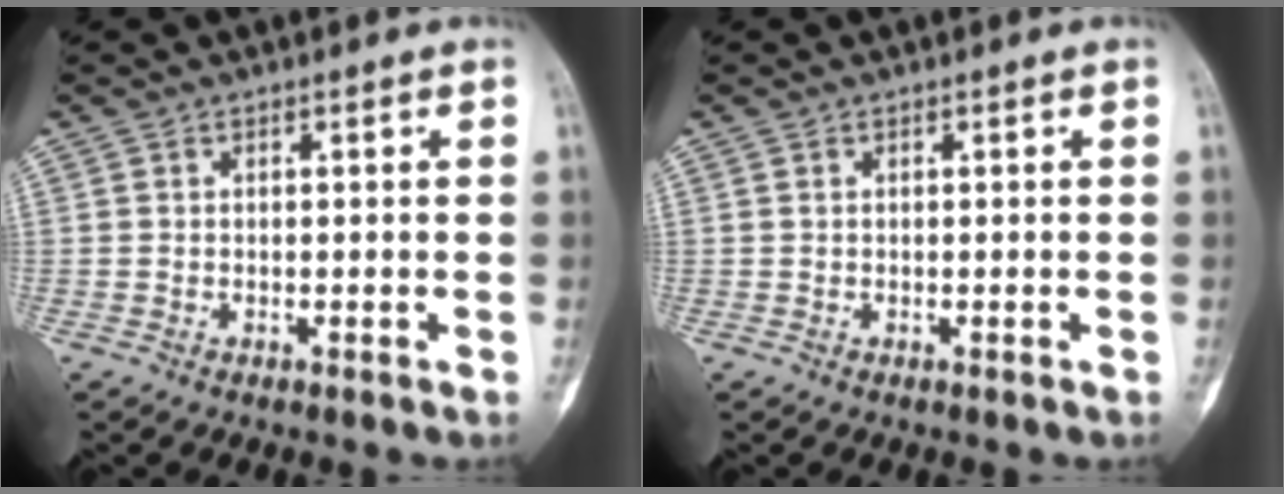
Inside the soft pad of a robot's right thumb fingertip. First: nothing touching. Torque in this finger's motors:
{"motor_torque": [-0.07, -0.20, -0.06, 0.22, -0.11]}